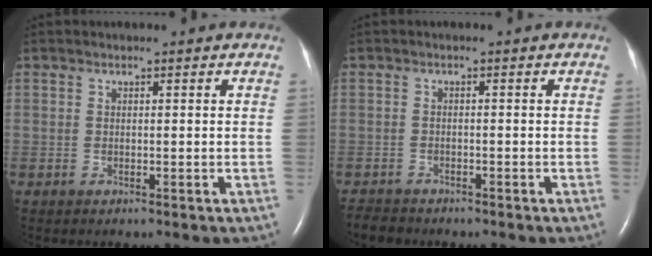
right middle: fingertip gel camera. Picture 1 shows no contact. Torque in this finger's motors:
{"motor_torque": [0.12, -0.14, 0.04, -0.01]}